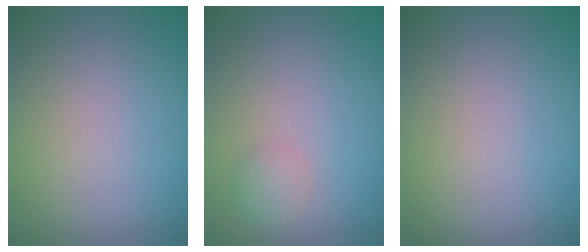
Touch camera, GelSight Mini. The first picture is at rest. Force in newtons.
{"total": 1.4, "press": 1.4, "slide": 0.1}
{"total": 0.0}